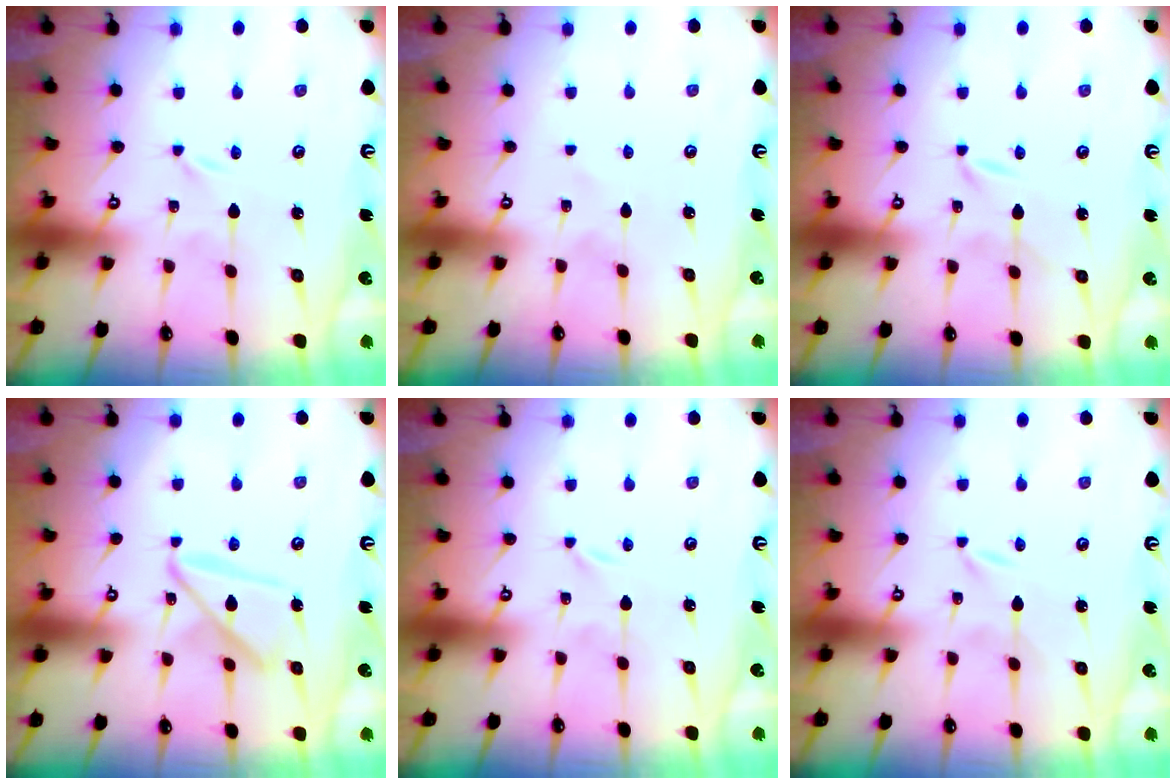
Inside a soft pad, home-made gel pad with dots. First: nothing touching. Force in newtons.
{"total": 0.0}
{"total": 1.2, "press": 1.2, "slide": 0.1}
{"total": 12.4, "press": 12.4, "slide": 1.1}
{"total": 0.0}
{"total": 0.0}